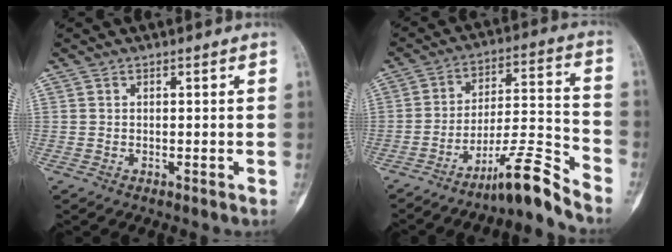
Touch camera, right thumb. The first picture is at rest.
{"total": 11.0, "force": [-9.1, 0.2, 6.1], "torque": [-0.099, 0.094, -0.154]}